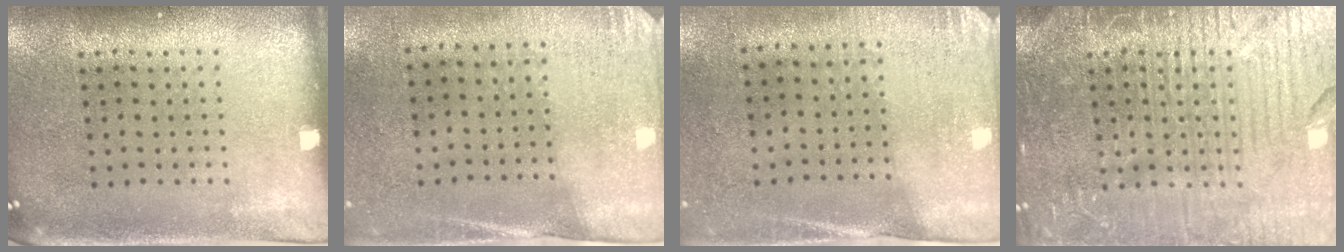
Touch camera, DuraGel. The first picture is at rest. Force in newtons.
{"total": 2.6, "press": 2.2, "slide": 1.3}
{"total": 2.7, "press": 2.4, "slide": 1.3}
{"total": 7.1, "press": 7.0, "slide": 0.8}